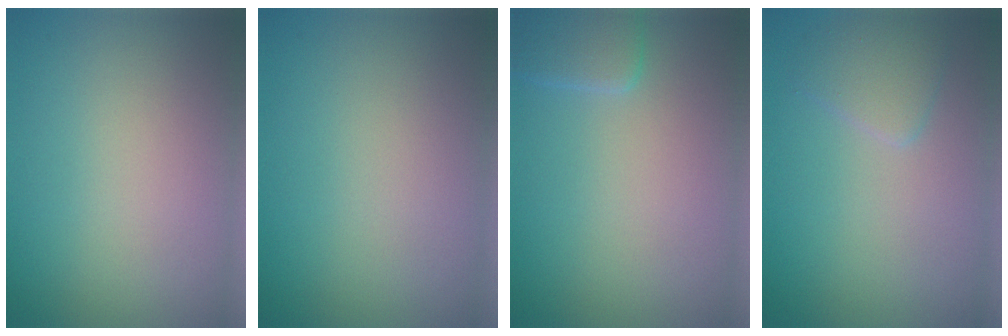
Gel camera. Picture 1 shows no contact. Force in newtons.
{"total": 0.0}
{"total": 2.0, "press": 2.0, "slide": 0.1}
{"total": 1.9, "press": 1.9, "slide": 0.1}